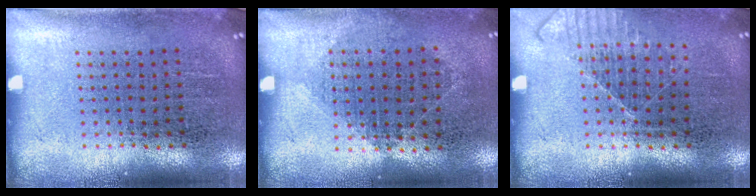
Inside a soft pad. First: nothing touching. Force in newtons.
{"total": 1.0, "press": 0.9, "slide": 0.4}
{"total": 1.2, "press": 1.2, "slide": 0.1}